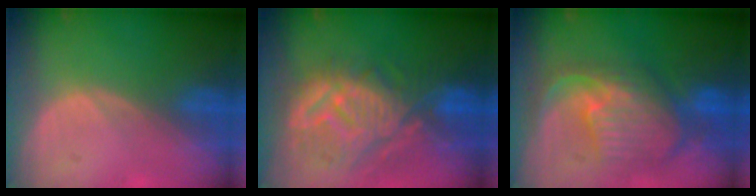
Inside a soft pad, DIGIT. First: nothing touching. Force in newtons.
{"total": 11.6, "press": 10.7, "slide": 4.6}
{"total": 11.0, "press": 9.6, "slide": 5.3}